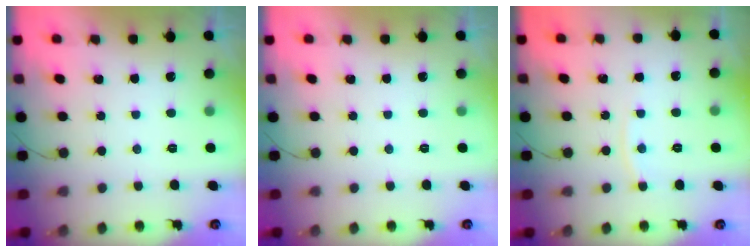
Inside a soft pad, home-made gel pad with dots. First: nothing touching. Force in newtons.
{"total": 0.0}
{"total": 4.6, "press": 4.5, "slide": 0.6}